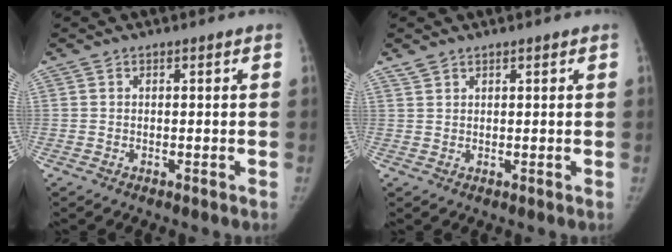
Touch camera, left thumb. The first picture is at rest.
{"total": 1.5, "force": [1.4, 0.6, 0.4], "torque": [-0.004, -0.001, 0.026]}